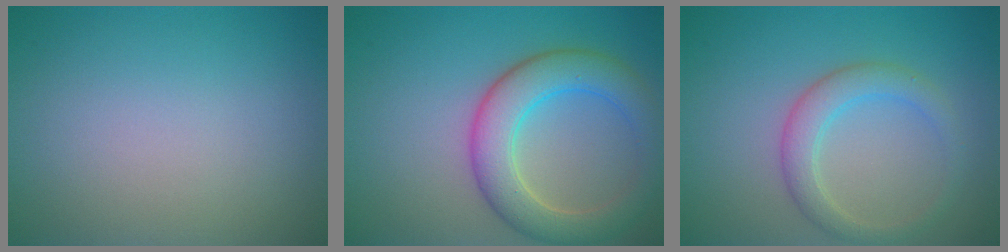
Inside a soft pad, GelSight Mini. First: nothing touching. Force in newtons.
{"total": 6.1, "press": 6.1, "slide": 0.2}
{"total": 3.0, "press": 3.0, "slide": 0.1}